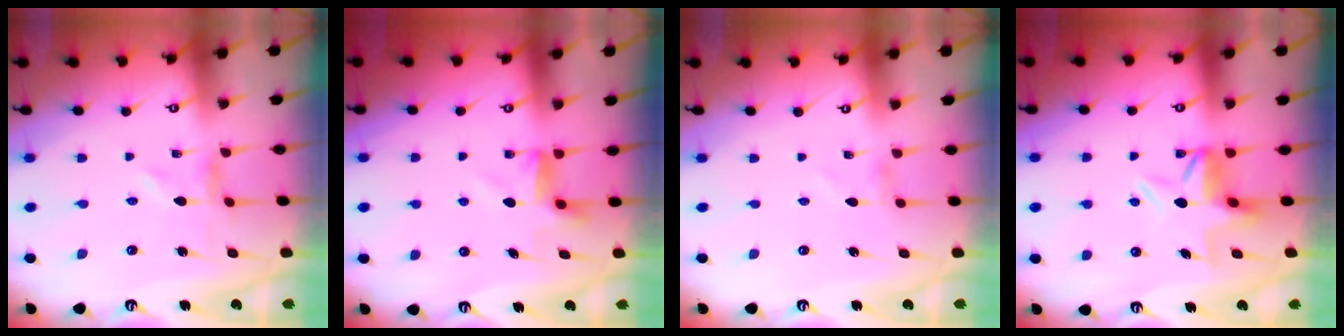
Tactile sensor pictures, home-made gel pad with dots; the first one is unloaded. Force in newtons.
{"total": 4.9, "press": 4.9, "slide": 0.5}
{"total": 1.1, "press": 1.1, "slide": 0.1}
{"total": 6.6, "press": 6.6, "slide": 0.7}